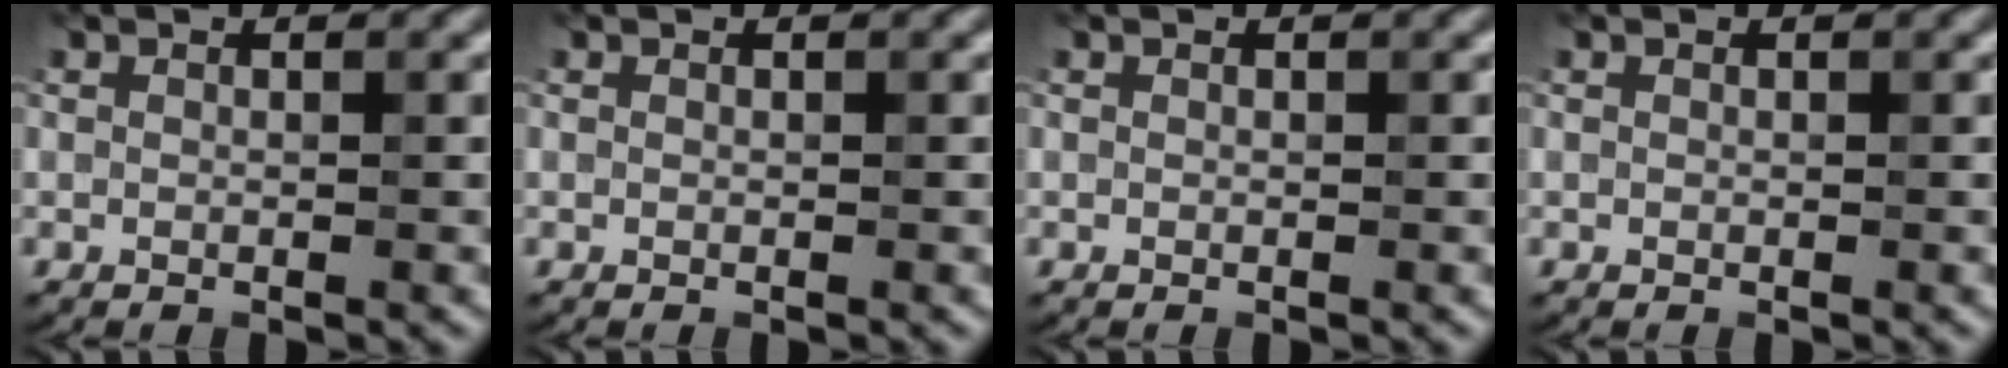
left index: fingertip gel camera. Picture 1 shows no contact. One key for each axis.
{"total": 0.0}
{"total": 0.0}
{"total": 0.0}